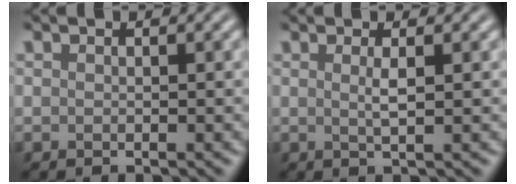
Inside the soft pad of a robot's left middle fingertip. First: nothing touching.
{"total": 1.4, "force": [0.3, 0.3, 1.3], "torque": [-0.024, 0.006, 0.006]}